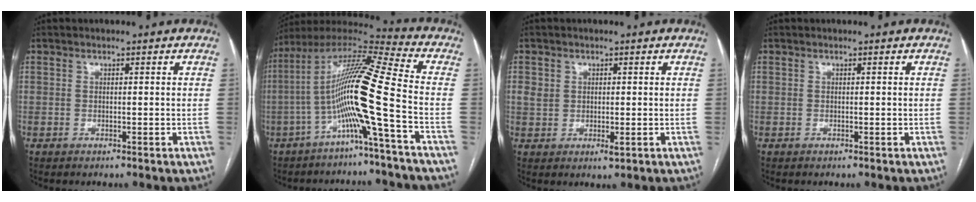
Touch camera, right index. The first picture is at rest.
{"total": 14.7, "force": [-4.1, -1.7, 14.0], "torque": [-0.261, 0.016, -0.090]}
{"total": 3.2, "force": [0.4, 2.4, 2.1], "torque": [-0.036, 0.001, 0.013]}
{"total": 0.0}